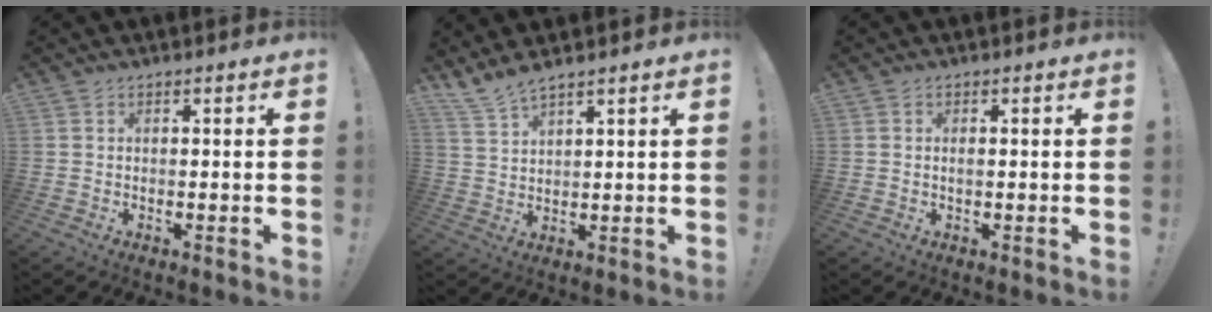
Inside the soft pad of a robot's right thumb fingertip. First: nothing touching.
{"total": 5.3, "force": [4.9, 0.5, 2.0], "torque": [-0.054, -0.025, 0.094]}
{"total": 0.7, "force": [-0.1, 0.1, 0.7], "torque": [-0.017, 0.002, -0.002]}